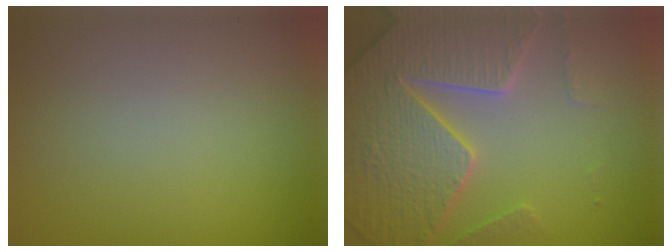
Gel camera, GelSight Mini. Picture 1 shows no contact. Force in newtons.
{"total": 7.5, "press": 7.2, "slide": 2.1}